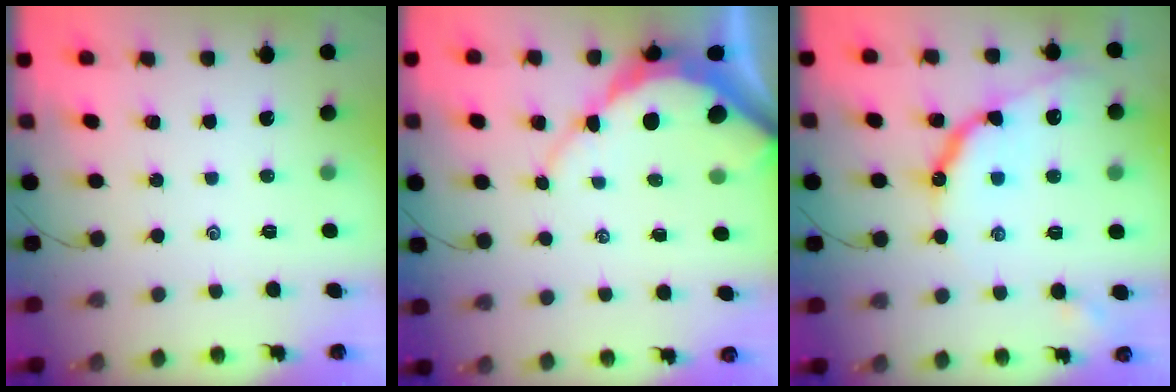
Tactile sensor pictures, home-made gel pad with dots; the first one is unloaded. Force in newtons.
{"total": 8.2, "press": 8.1, "slide": 0.9}
{"total": 12.7, "press": 12.6, "slide": 1.2}